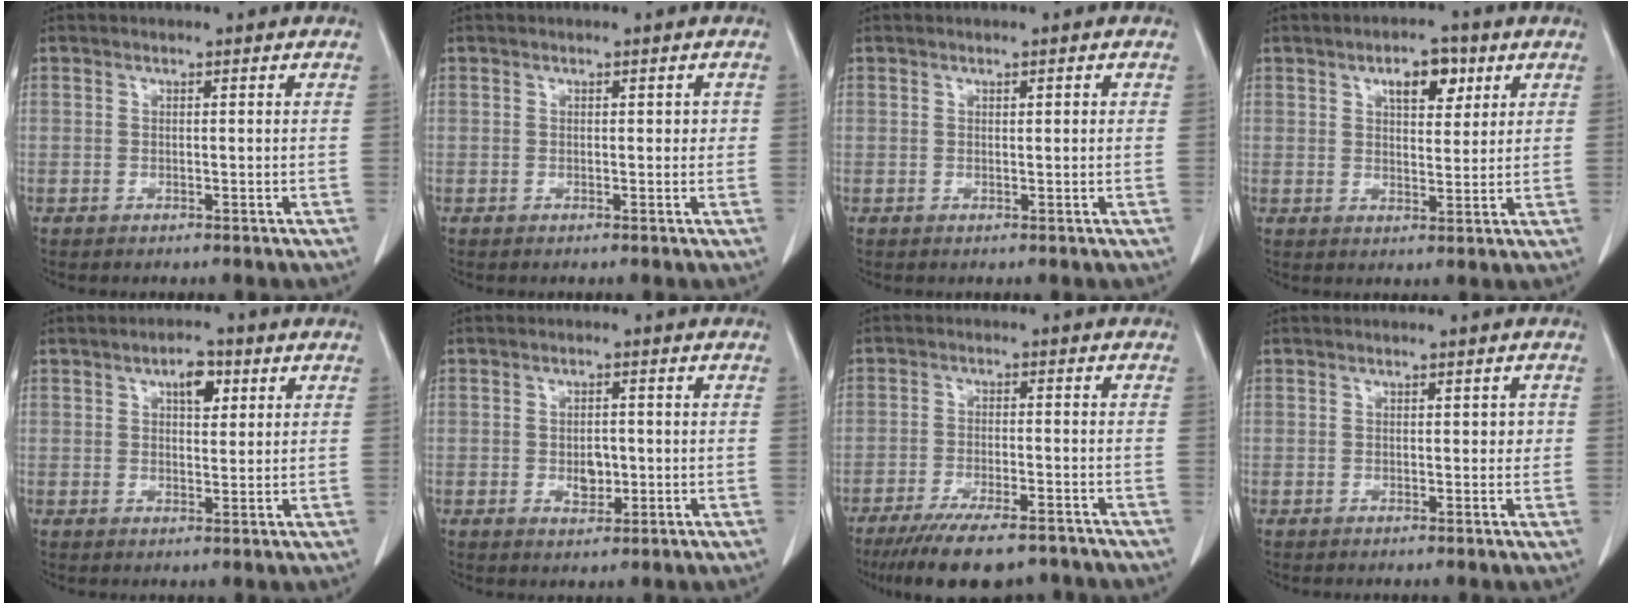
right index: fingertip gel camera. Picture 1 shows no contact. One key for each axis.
{"total": 1.0, "fx": 0.2, "fy": 0.8, "fz": 0.7, "tx": -0.007, "ty": 0.006, "tz": 0.003}
{"total": 0.7, "fx": 0.3, "fy": 0.3, "fz": 0.6, "tx": -0.012, "ty": 0.002, "tz": 0.005}
{"total": 5.5, "fx": 2.8, "fy": 2.6, "fz": 4.0, "tx": -0.065, "ty": 0.004, "tz": 0.043}
{"total": 3.9, "fx": 1.8, "fy": 1.9, "fz": 3.0, "tx": -0.049, "ty": 0.005, "tz": 0.026}
{"total": 3.2, "fx": -0.5, "fy": 2.1, "fz": 2.3, "tx": -0.038, "ty": 0.000, "tz": -0.002}
{"total": 12.5, "fx": -10.2, "fy": 2.7, "fz": 6.7, "tx": -0.107, "ty": -0.017, "tz": -0.156}
{"total": 1.3, "fx": 0.2, "fy": 0.9, "fz": 0.9, "tx": -0.010, "ty": 0.007, "tz": 0.002}